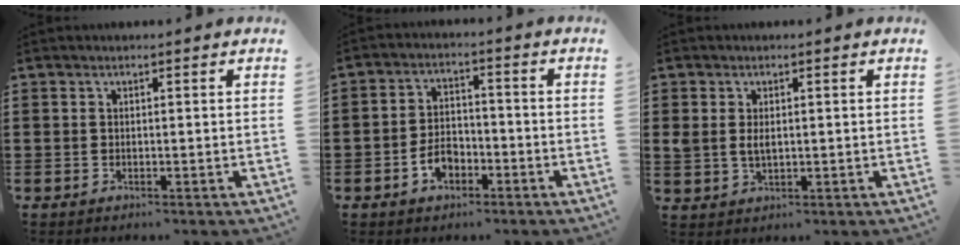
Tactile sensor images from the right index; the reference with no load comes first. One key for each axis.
{"total": 4.4, "fx": -2.3, "fy": 2.8, "fz": 2.5, "tx": -0.051, "ty": 0.005, "tz": -0.046}
{"total": 2.4, "fx": 0.4, "fy": 1.5, "fz": 1.8, "tx": -0.047, "ty": 0.004, "tz": 0.004}